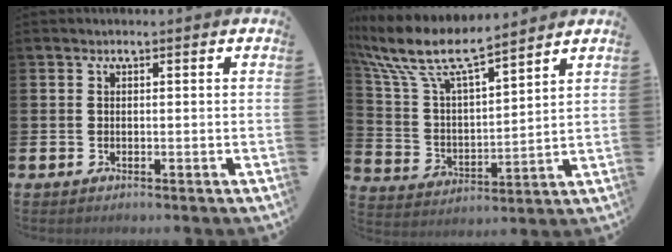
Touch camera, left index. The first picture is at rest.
{"total": 10.0, "force": [8.4, 2.6, 4.7], "torque": [-0.130, -0.044, 0.146]}